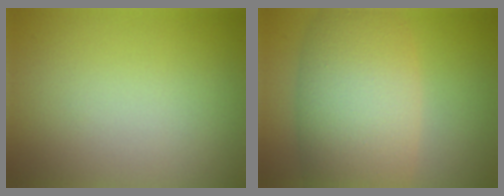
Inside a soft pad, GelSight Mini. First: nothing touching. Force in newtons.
{"total": 9.9, "press": 9.9, "slide": 0.4}